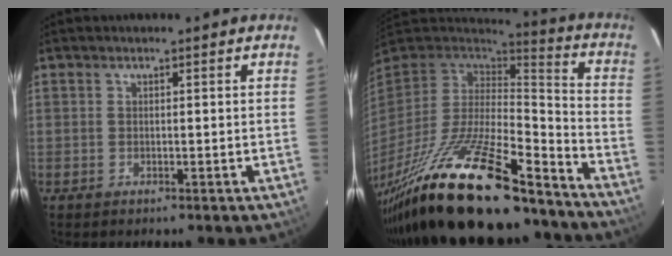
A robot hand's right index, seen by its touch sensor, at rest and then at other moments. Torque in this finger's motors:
{"motor_torque": [1.44, -0.70, 1.05, 0.21]}